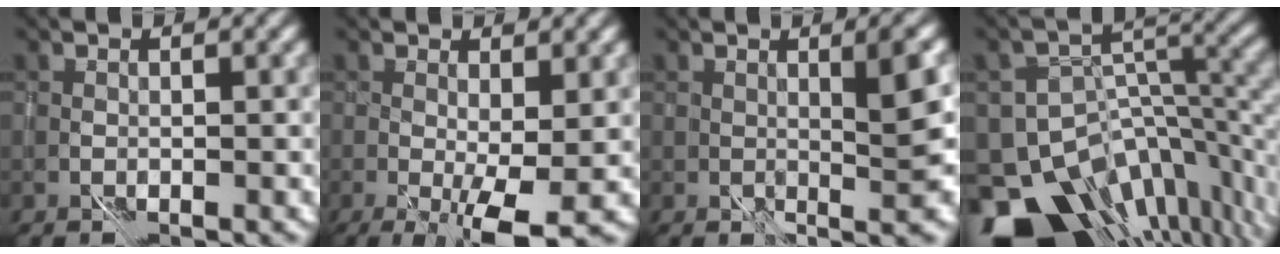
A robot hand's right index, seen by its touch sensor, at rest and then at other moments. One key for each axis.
{"total": 3.8, "fx": 0.0, "fy": 0.4, "fz": 3.8, "tx": -0.068, "ty": -0.002, "tz": 0.001}
{"total": 4.1, "fx": 1.7, "fy": 0.4, "fz": 3.7, "tx": -0.048, "ty": 0.010, "tz": 0.032}
{"total": 12.8, "fx": -7.9, "fy": 7.5, "fz": 6.7, "tx": -0.124, "ty": 0.008, "tz": -0.098}